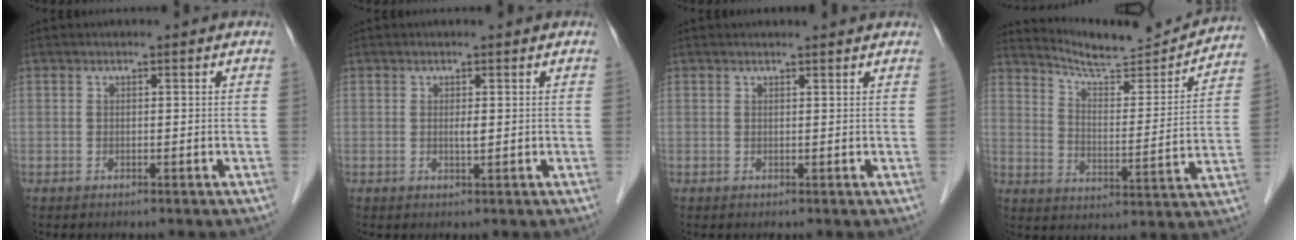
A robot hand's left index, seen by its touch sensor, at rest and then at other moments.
{"total": 0.9, "force": [0.2, 0.1, 0.9], "torque": [-0.020, -0.002, 0.004]}
{"total": 2.6, "force": [2.6, 0.1, 0.5], "torque": [-0.009, 0.010, 0.027]}
{"total": 14.5, "force": [14.2, 0.3, 2.6], "torque": [-0.046, -0.027, 0.205]}